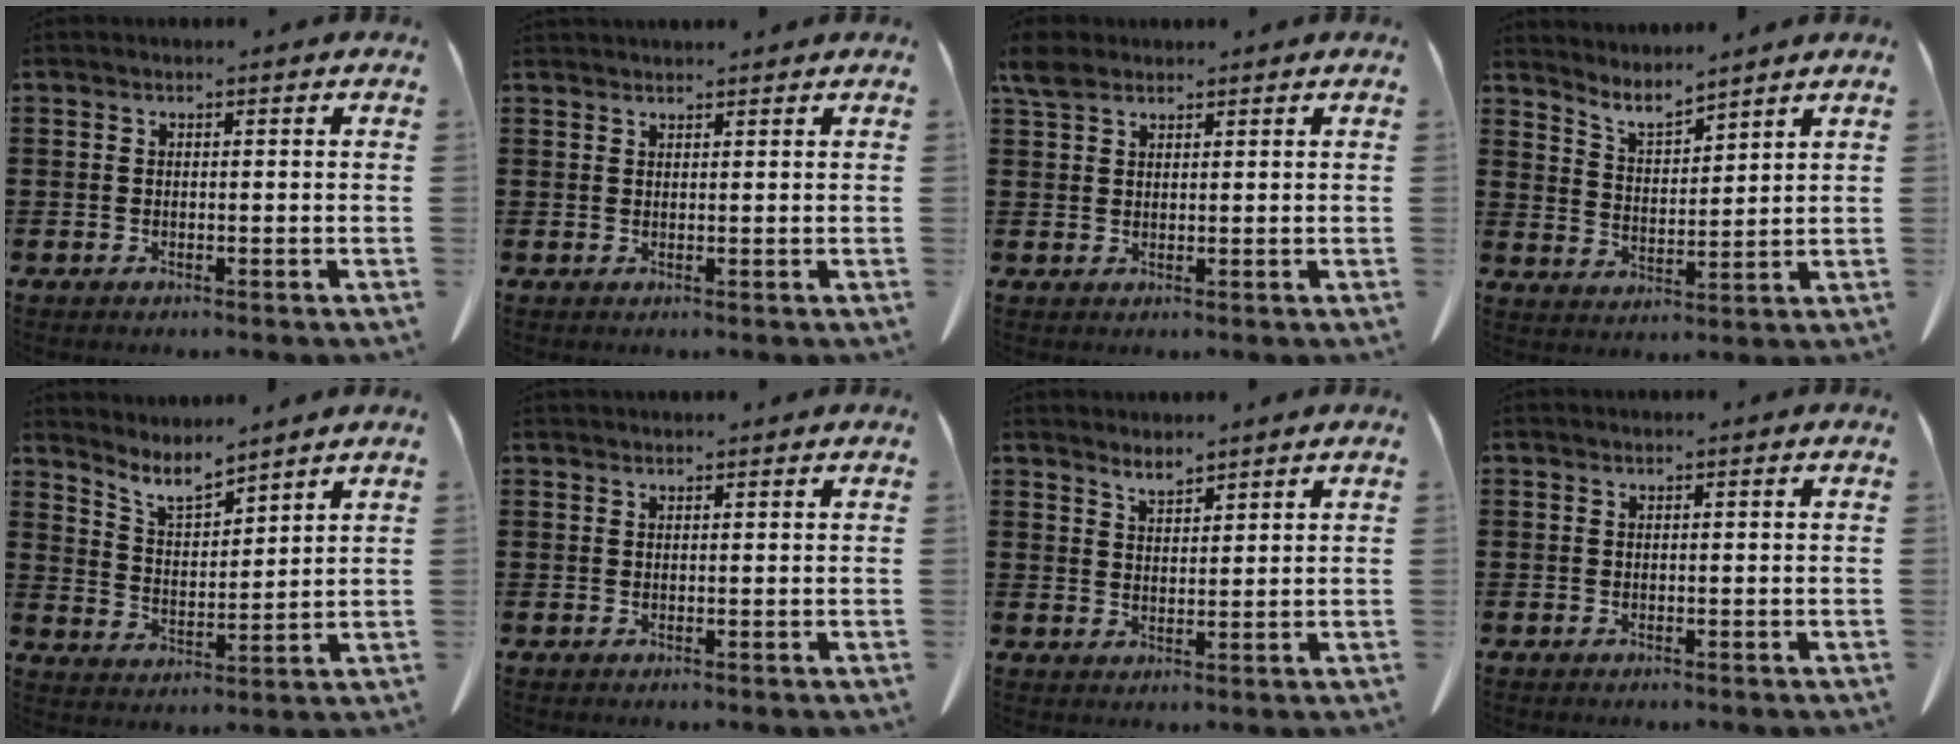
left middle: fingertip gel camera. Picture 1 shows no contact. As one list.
[{"total": 1.3, "force": [1.2, 0.1, 0.1], "torque": [-0.004, 0.000, 0.025]}, {"total": 3.9, "force": [3.0, 1.8, 1.8], "torque": [-0.046, 0.005, 0.057]}, {"total": 4.4, "force": [4.3, 0.1, 0.9], "torque": [-0.034, -0.025, 0.075]}, {"total": 6.2, "force": [5.6, 1.1, 2.4], "torque": [-0.065, -0.026, 0.101]}, {"total": 0.9, "force": [0.9, 0.0, 0.0], "torque": [-0.003, -0.001, 0.018]}, {"total": 2.7, "force": [2.7, 0.2, 0.2], "torque": [-0.010, -0.006, 0.051]}, {"total": 0.0}]